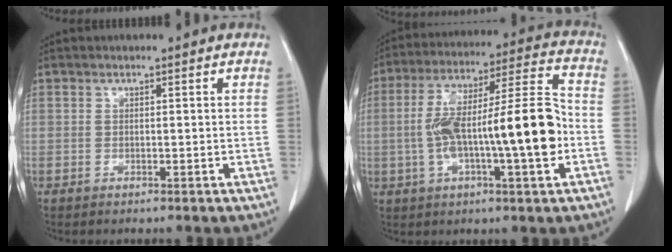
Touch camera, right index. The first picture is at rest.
{"total": 17.9, "force": [-2.9, 2.3, 17.5], "torque": [-0.308, 0.024, -0.045]}